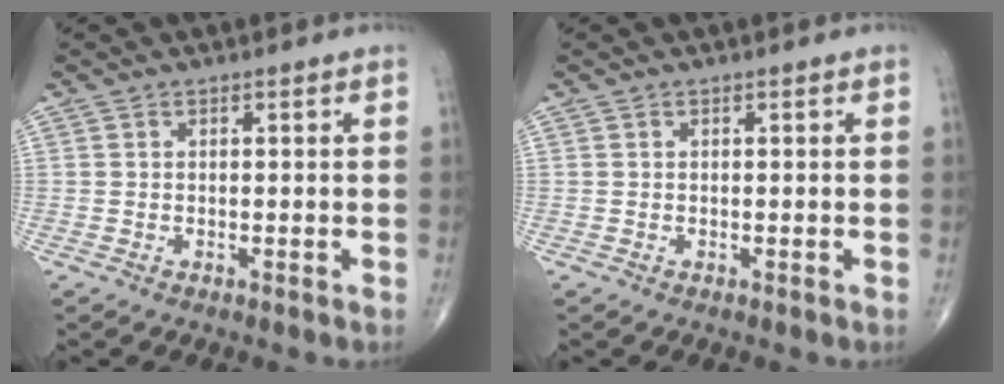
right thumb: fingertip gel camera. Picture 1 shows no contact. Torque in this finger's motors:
{"motor_torque": [0.01, -0.01, 0.02, 0.01, 0.04]}